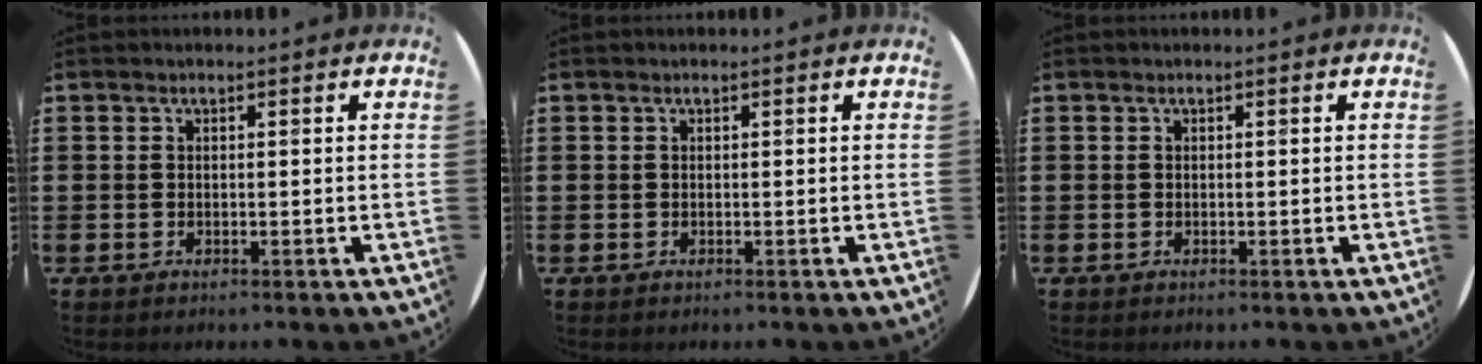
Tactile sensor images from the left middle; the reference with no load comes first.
{"total": 0.0}
{"total": 0.0}